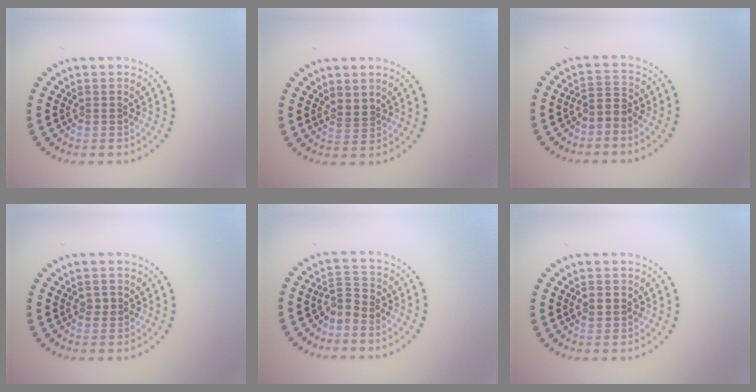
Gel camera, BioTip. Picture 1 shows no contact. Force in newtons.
{"total": 1.4, "press": 1.2, "slide": 0.8}
{"total": 2.0, "press": 1.4, "slide": 1.4}
{"total": 1.1, "press": 1.1, "slide": 0.2}
{"total": 2.2, "press": 1.4, "slide": 1.7}
{"total": 1.7, "press": 1.7, "slide": 0.1}